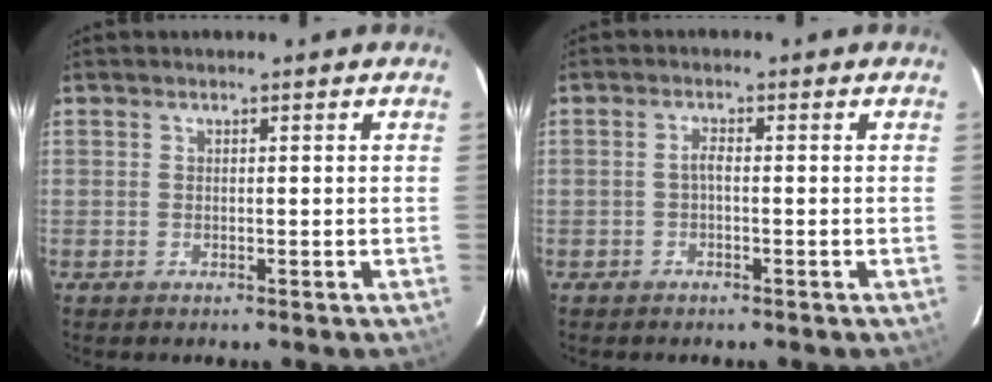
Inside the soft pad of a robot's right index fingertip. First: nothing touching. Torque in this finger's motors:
{"motor_torque": [0.27, -0.12, 0.20, 0.04]}